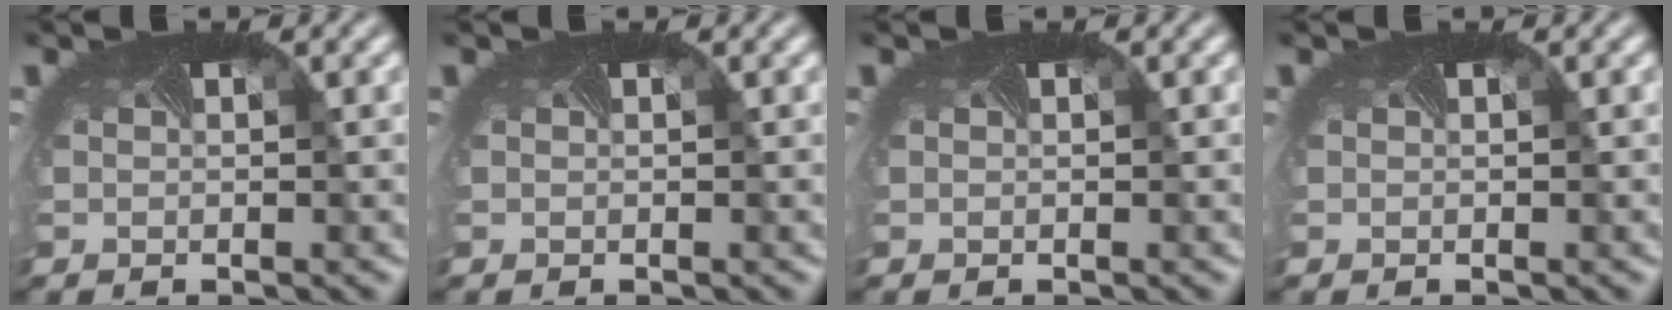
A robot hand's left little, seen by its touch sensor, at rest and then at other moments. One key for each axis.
{"total": 0.0}
{"total": 0.0}
{"total": 0.0}